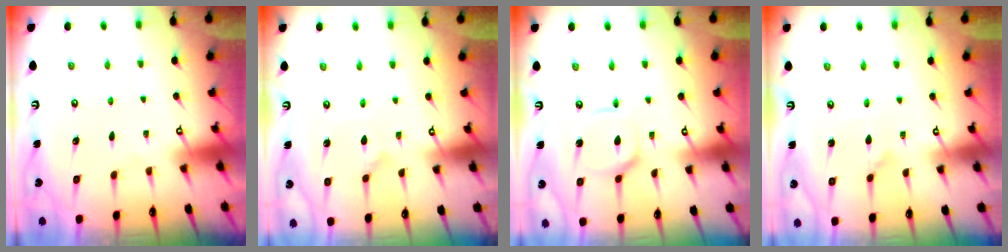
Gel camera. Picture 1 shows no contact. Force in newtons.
{"total": 2.3, "press": 2.3, "slide": 0.0}
{"total": 8.9, "press": 8.9, "slide": 0.9}
{"total": 1.7, "press": 1.7, "slide": 0.2}